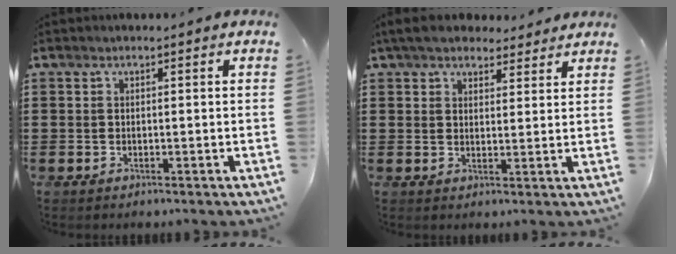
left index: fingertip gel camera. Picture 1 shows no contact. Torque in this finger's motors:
{"motor_torque": [2.14, 0.00, 0.45, 0.21]}